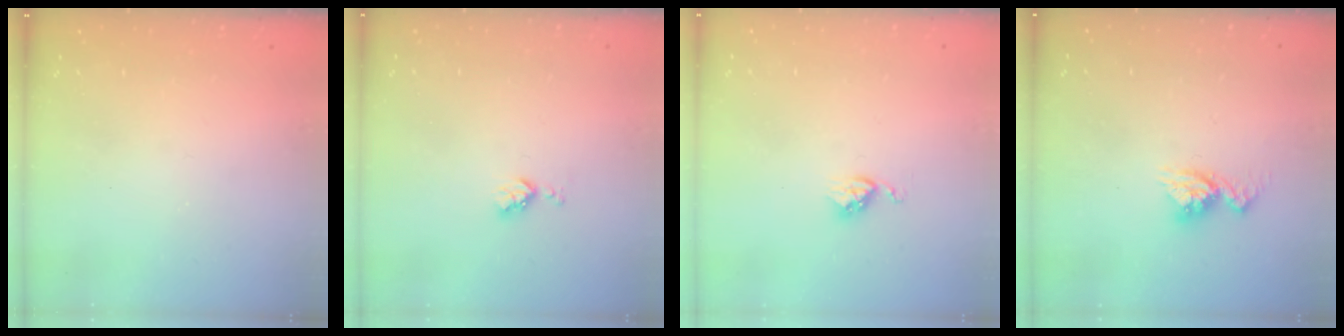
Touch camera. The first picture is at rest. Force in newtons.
{"total": 4.3, "press": 4.3, "slide": 0.6}
{"total": 3.6, "press": 3.6, "slide": 0.4}
{"total": 9.2, "press": 9.2, "slide": 0.8}